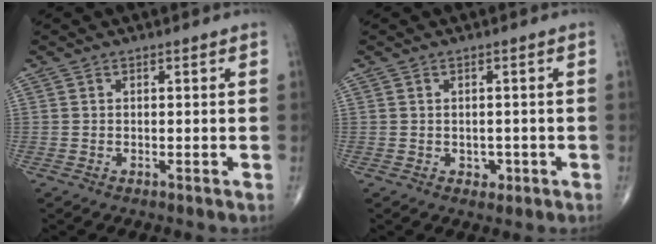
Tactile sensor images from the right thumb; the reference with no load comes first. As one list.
[{"total": 1.9, "force": [-0.6, 1.5, 0.9], "torque": [-0.005, 0.002, -0.004]}]